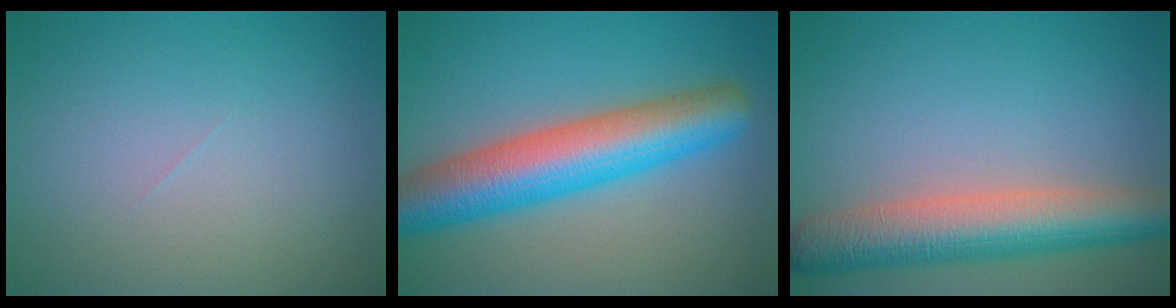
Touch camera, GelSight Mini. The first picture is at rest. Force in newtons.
{"total": 9.0, "press": 9.0, "slide": 0.2}
{"total": 7.5, "press": 7.5, "slide": 0.4}